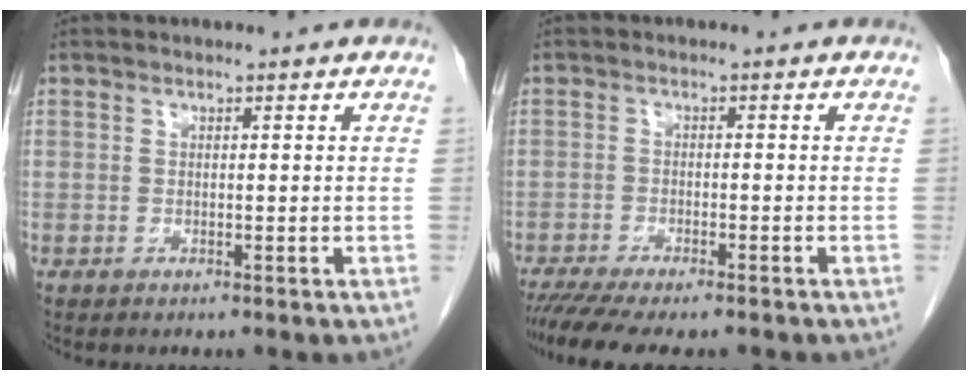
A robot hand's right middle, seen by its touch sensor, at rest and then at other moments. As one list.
[{"total": 9.8, "force": [-8.2, 1.8, 5.1], "torque": [-0.074, -0.012, -0.125]}]